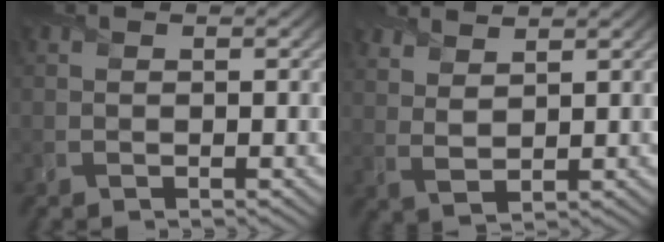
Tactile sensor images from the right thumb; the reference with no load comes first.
{"total": 4.7, "force": [4.0, 1.1, 2.2], "torque": [-0.046, 0.000, 0.070]}